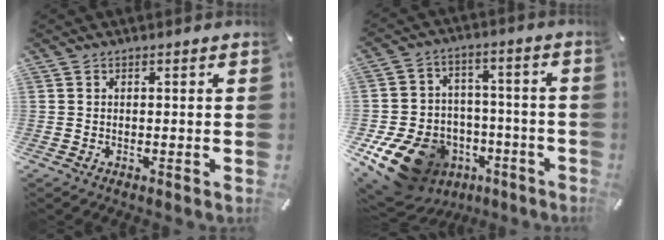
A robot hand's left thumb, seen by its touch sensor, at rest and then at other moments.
{"total": 16.7, "force": [-8.1, 12.5, 7.6], "torque": [-0.131, 0.049, -0.121]}